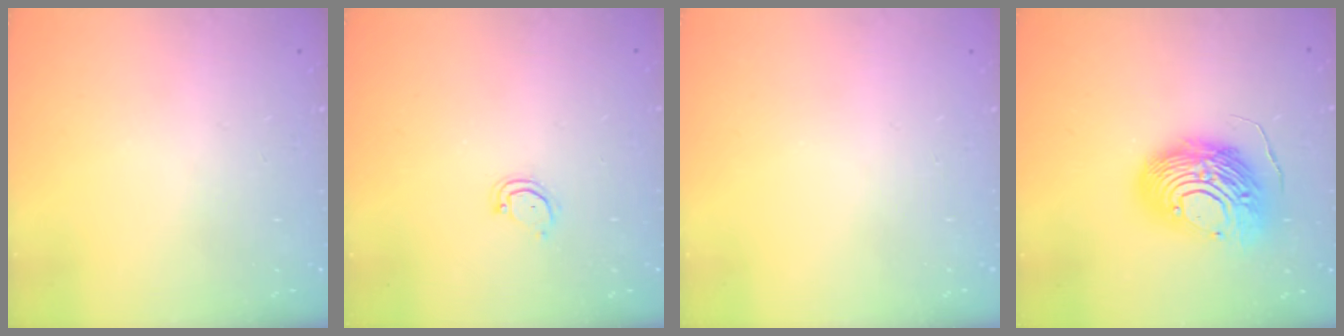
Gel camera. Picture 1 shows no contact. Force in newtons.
{"total": 2.5, "press": 2.5, "slide": 0.1}
{"total": 0.0}
{"total": 15.4, "press": 15.3, "slide": 1.5}